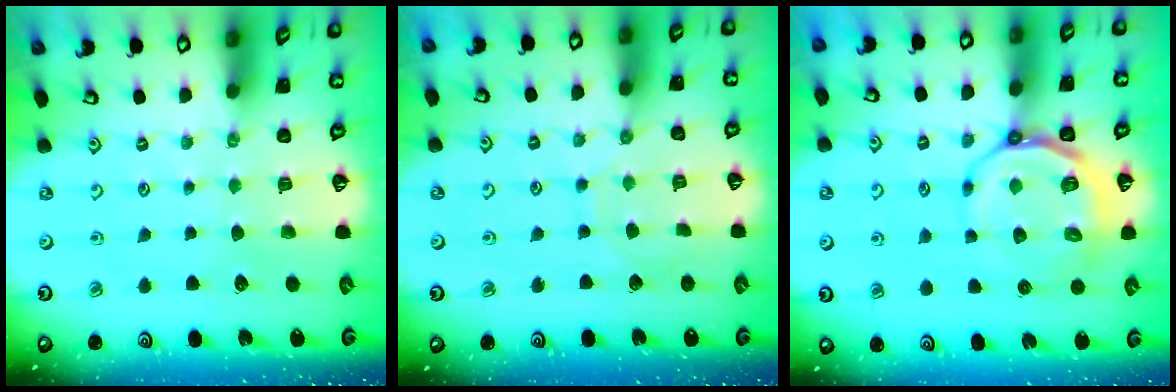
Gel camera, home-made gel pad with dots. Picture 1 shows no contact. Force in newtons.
{"total": 6.3, "press": 6.3, "slide": 0.3}
{"total": 11.7, "press": 11.4, "slide": 2.9}